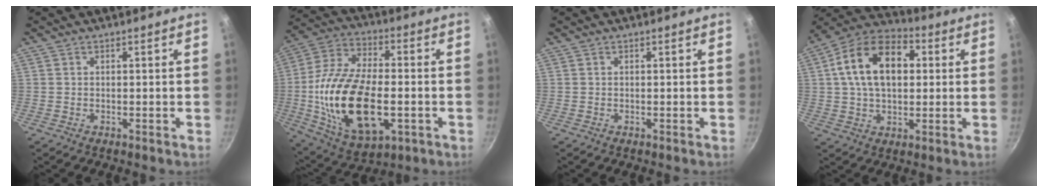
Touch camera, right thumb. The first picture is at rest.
{"total": 24.1, "force": [-3.7, 12.8, 20.1], "torque": [-0.381, 0.016, -0.060]}
{"total": 0.0}
{"total": 17.0, "force": [3.2, 10.9, 12.6], "torque": [-0.188, 0.023, 0.038]}